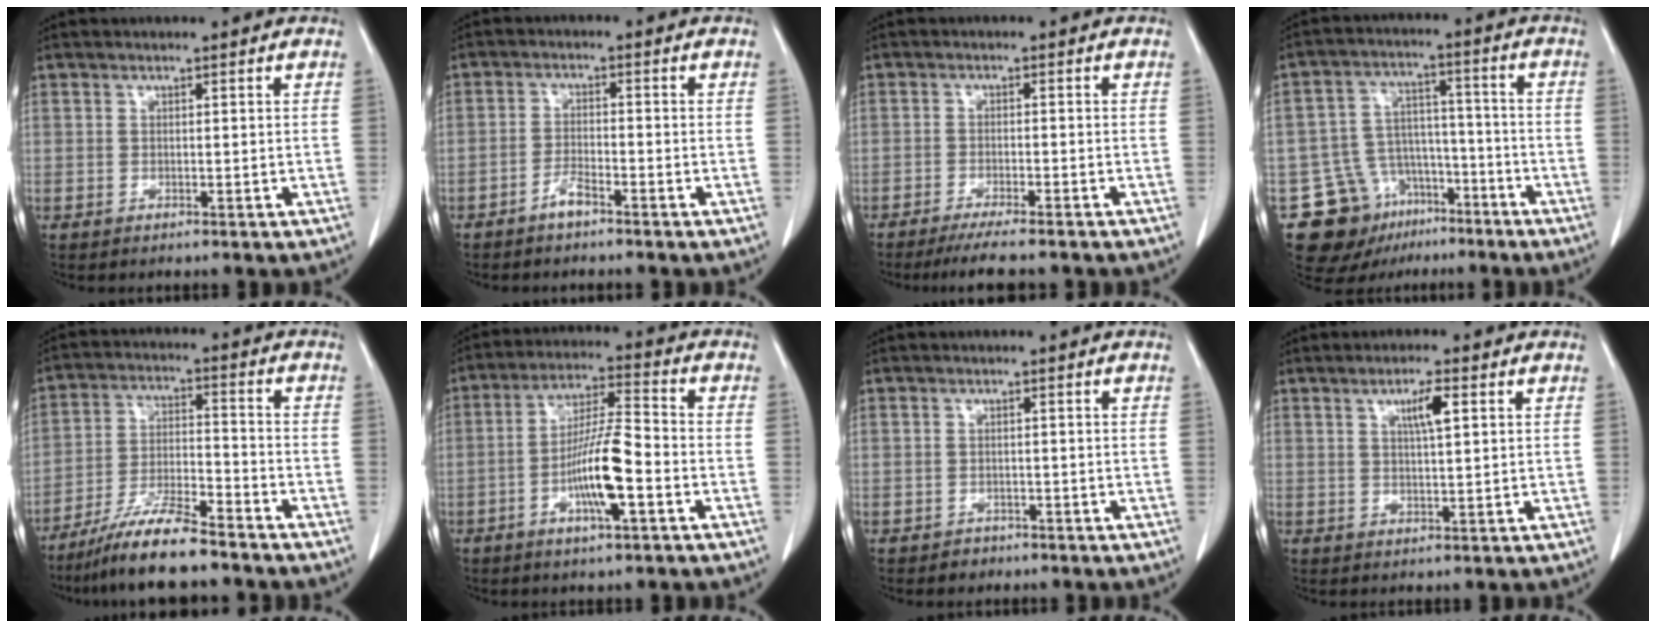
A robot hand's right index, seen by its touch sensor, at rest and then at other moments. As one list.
[{"total": 2.6, "force": [-2.1, 0.4, 1.5], "torque": [-0.030, 0.002, -0.042]}, {"total": 7.2, "force": [-6.2, 0.2, 3.7], "torque": [-0.047, -0.016, -0.096]}, {"total": 12.7, "force": [-7.9, 8.9, 4.3], "torque": [-0.073, 0.046, -0.119]}, {"total": 10.6, "force": [-8.8, 0.9, 5.8], "torque": [-0.109, -0.016, -0.161]}, {"total": 10.4, "force": [-3.4, 1.3, 9.7], "torque": [-0.185, 0.002, -0.064]}, {"total": 1.6, "force": [-1.0, 1.2, -0.2], "torque": [-0.002, 0.005, -0.017]}, {"total": 3.8, "force": [1.5, 0.4, 3.5], "torque": [-0.059, 0.000, 0.025]}]